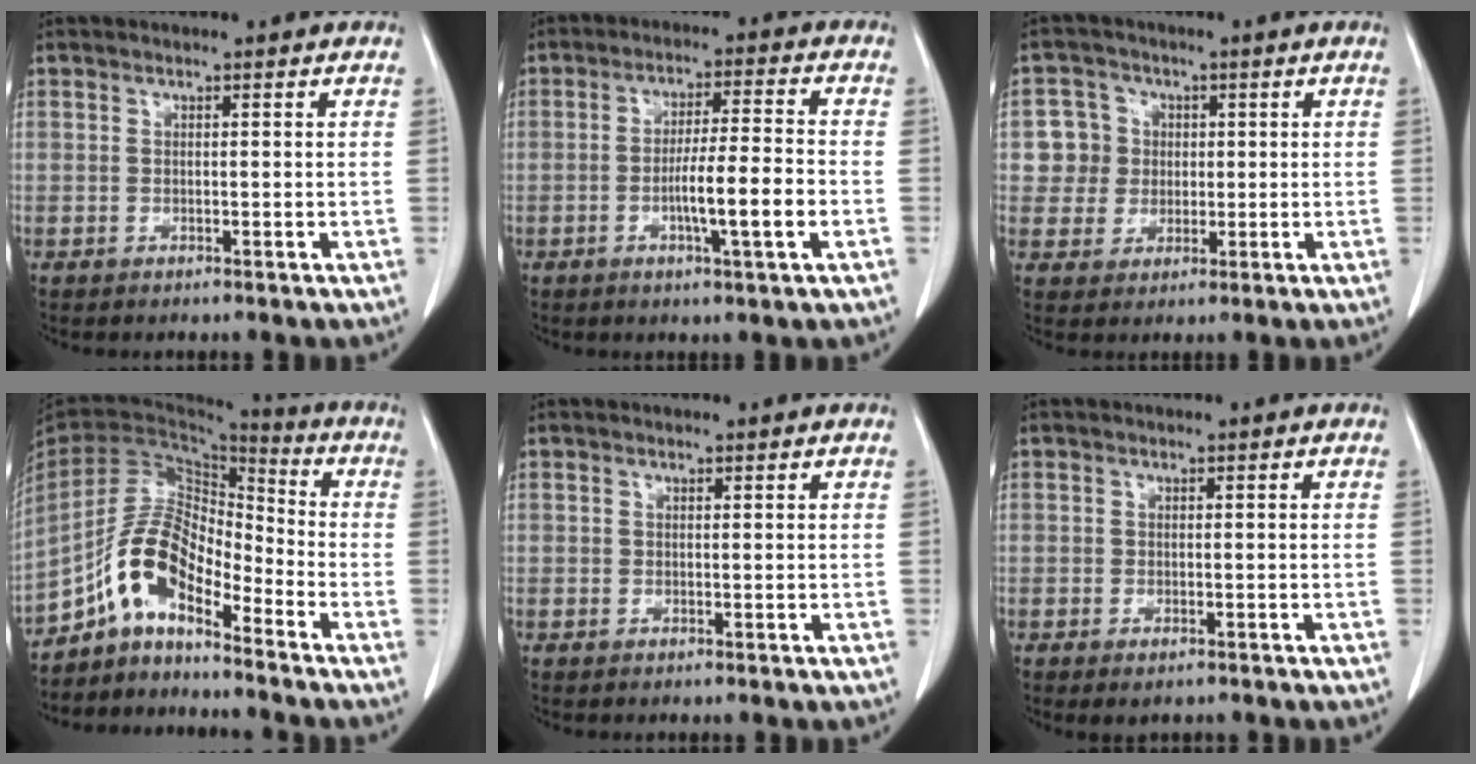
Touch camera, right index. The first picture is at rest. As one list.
[{"total": 8.4, "force": [-2.5, 0.0, 8.0], "torque": [-0.138, -0.001, -0.044]}, {"total": 5.6, "force": [0.9, 5.5, 0.5], "torque": [-0.002, 0.018, 0.023]}, {"total": 10.4, "force": [-7.2, 3.4, 6.7], "torque": [-0.142, 0.030, -0.136]}, {"total": 0.0}, {"total": 1.9, "force": [-1.3, 0.6, 1.2], "torque": [-0.016, -0.004, -0.012]}]